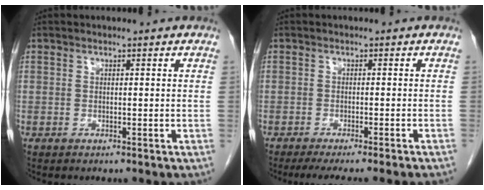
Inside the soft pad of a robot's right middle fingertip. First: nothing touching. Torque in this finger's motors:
{"motor_torque": [1.08, -1.06, 0.08, 0.04]}